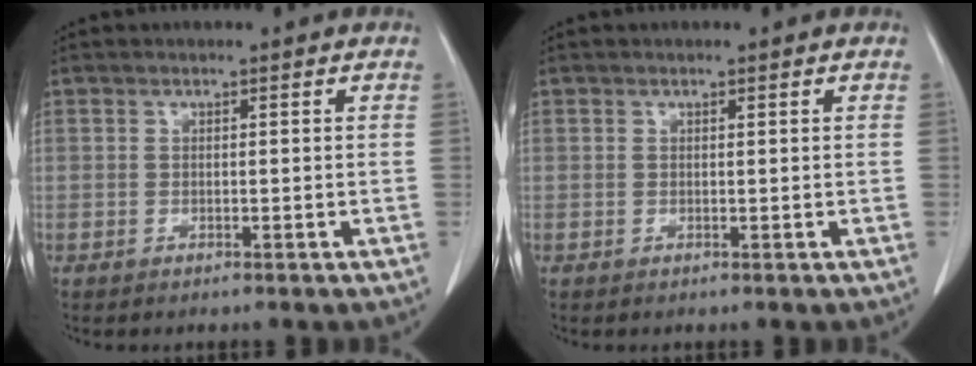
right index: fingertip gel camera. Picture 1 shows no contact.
{"total": 0.0}